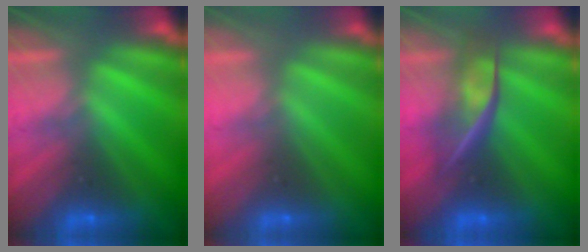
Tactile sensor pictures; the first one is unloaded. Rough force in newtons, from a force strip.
{"total": 2.8}
{"total": 2.4}